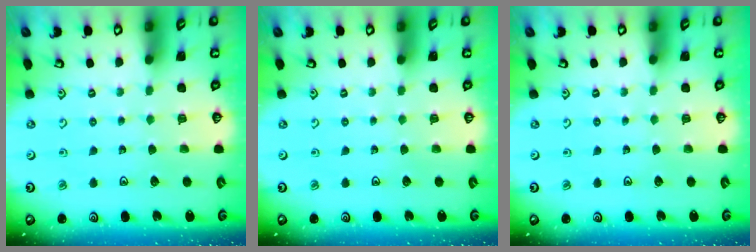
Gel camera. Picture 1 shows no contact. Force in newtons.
{"total": 0.0}
{"total": 0.0}